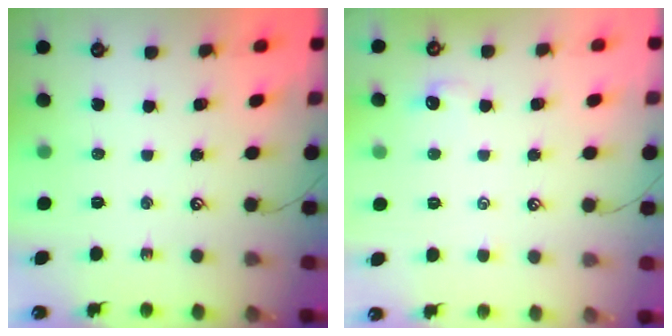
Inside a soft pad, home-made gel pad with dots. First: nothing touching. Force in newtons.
{"total": 1.9, "press": 1.8, "slide": 0.4}